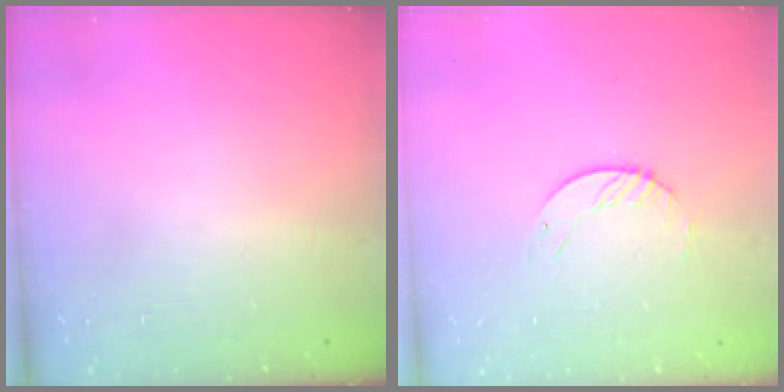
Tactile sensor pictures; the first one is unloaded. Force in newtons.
{"total": 1.7, "press": 1.7, "slide": 0.2}